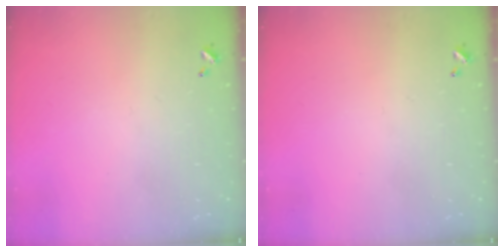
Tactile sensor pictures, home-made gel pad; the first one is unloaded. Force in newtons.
{"total": 0.0}